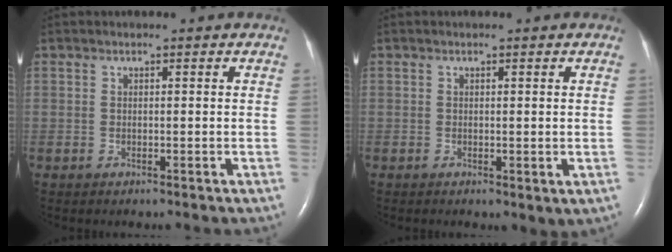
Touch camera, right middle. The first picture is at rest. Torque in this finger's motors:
{"motor_torque": [1.11, -1.00, 0.14, 0.03]}